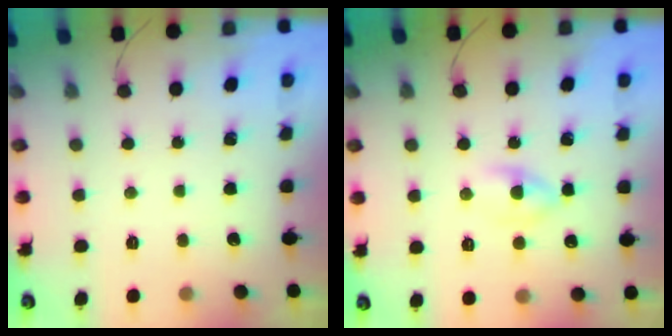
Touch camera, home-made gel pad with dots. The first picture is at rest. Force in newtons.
{"total": 2.6, "press": 2.3, "slide": 1.3}